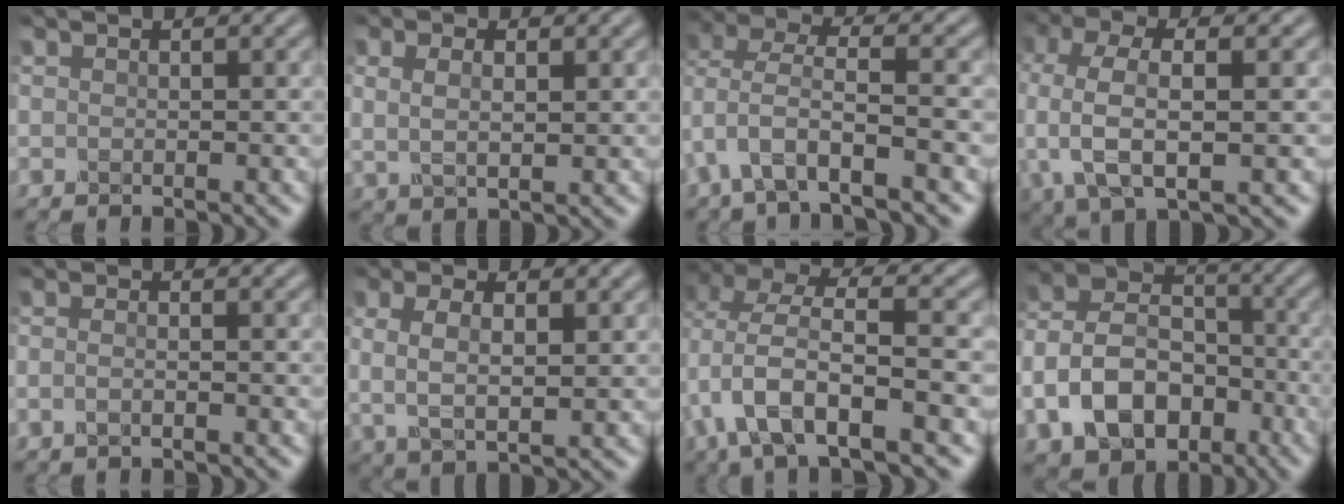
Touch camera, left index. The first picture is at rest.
{"total": 2.8, "force": [1.0, 1.3, 2.3], "torque": [-0.041, -0.007, 0.023]}
{"total": 5.5, "force": [-2.2, 2.5, 4.4], "torque": [-0.087, 0.001, -0.047]}
{"total": 7.3, "force": [-0.7, 3.4, 6.5], "torque": [-0.136, 0.006, -0.023]}
{"total": 1.5, "force": [-0.4, 0.7, 1.3], "torque": [-0.018, -0.002, -0.018]}
{"total": 4.3, "force": [0.8, 1.9, 3.8], "torque": [-0.078, -0.002, 0.016]}
{"total": 8.0, "force": [-1.2, 3.1, 7.3], "torque": [-0.146, 0.009, -0.032]}
{"total": 9.6, "force": [-3.8, 6.8, 5.6], "torque": [-0.110, 0.000, -0.082]}